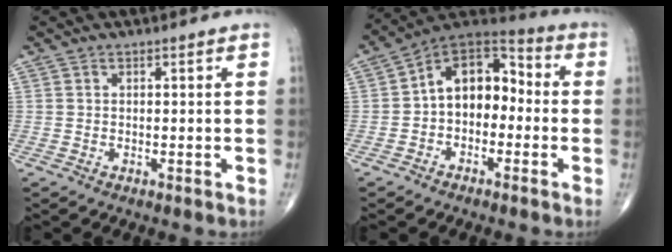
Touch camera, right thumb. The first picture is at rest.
{"total": 12.3, "force": [-1.0, 8.5, 8.9], "torque": [-0.099, 0.048, -0.037]}